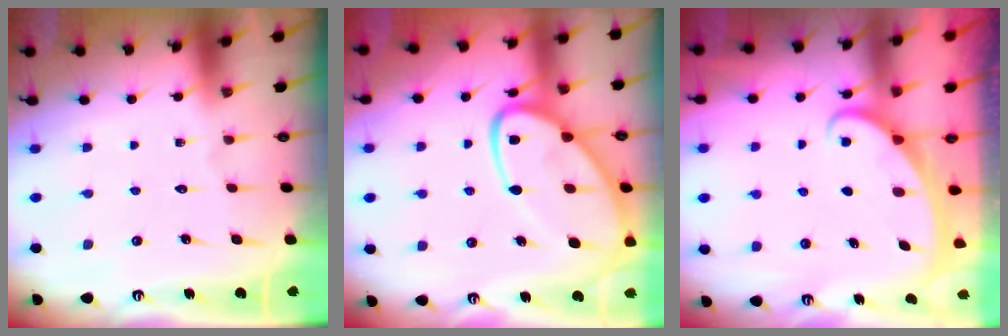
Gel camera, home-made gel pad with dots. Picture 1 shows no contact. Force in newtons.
{"total": 19.2, "press": 19.1, "slide": 1.7}
{"total": 2.2, "press": 2.2, "slide": 0.3}